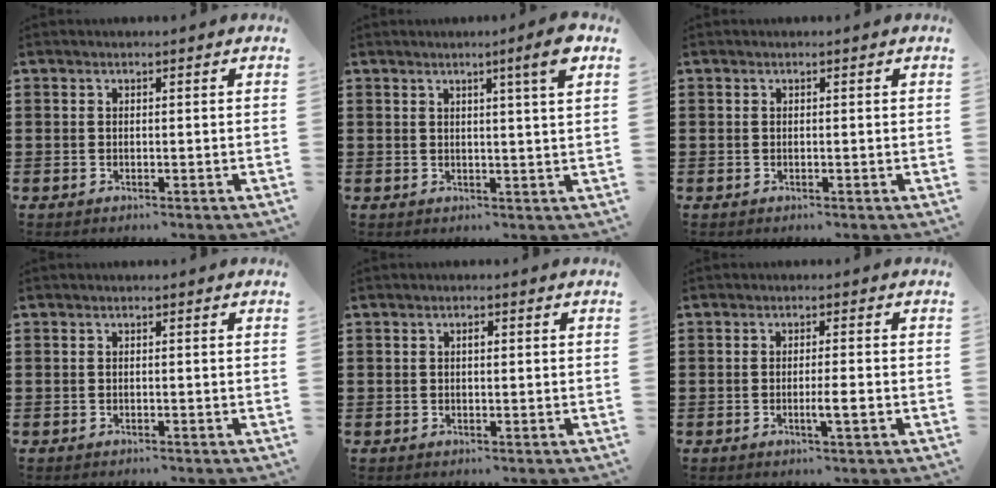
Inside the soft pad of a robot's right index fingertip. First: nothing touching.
{"total": 5.0, "force": [2.7, -0.5, 4.2], "torque": [-0.062, -0.011, 0.038]}
{"total": 0.0}
{"total": 0.0}
{"total": 1.0, "force": [0.2, 0.4, 0.9], "torque": [-0.018, 0.003, 0.002]}
{"total": 3.0, "force": [-1.0, -0.1, 2.8], "torque": [-0.046, -0.006, -0.019]}